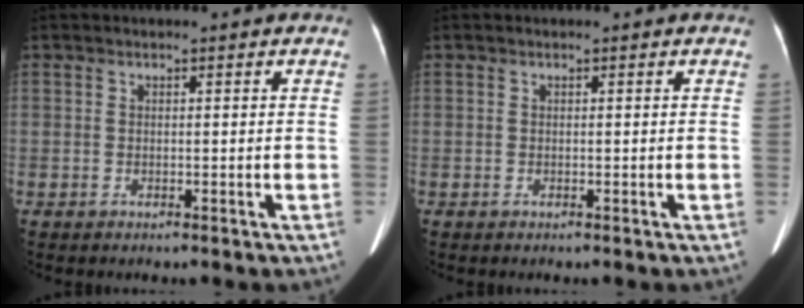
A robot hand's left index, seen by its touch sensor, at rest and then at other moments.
{"total": 0.0}